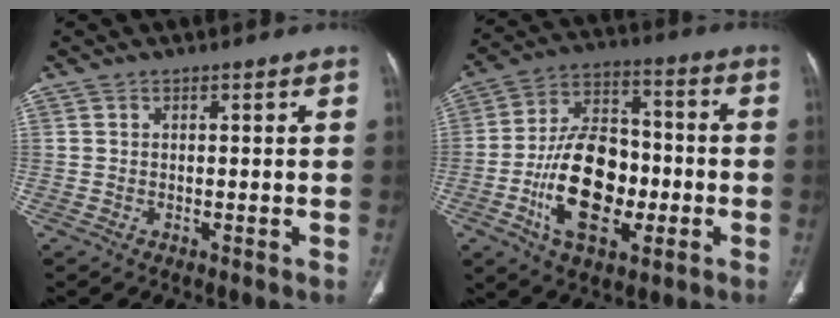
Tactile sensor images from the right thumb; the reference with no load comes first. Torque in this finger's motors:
{"motor_torque": [1.74, 2.51, 1.42, -1.35, 0.21]}